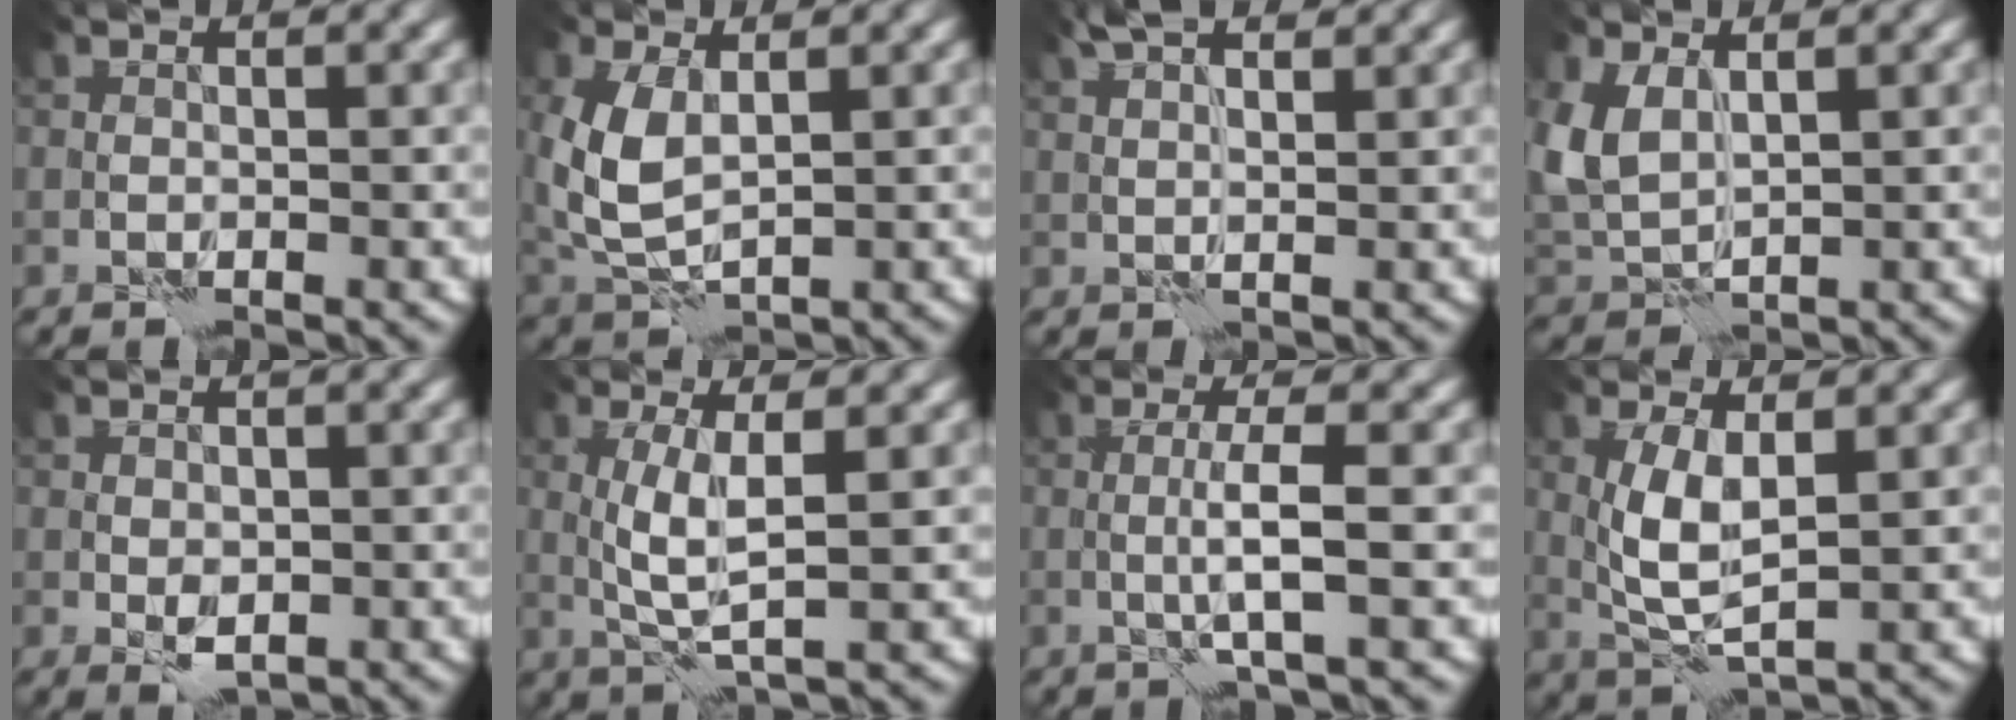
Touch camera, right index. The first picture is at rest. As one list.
[{"total": 5.5, "force": [1.3, 3.2, 4.3], "torque": [-0.113, -0.003, 0.030]}, {"total": 3.3, "force": [2.6, 0.6, 2.0], "torque": [-0.042, 0.006, 0.042]}, {"total": 3.9, "force": [1.7, 2.4, 2.6], "torque": [-0.072, -0.004, 0.037]}, {"total": 1.7, "force": [-0.1, 1.2, 1.2], "torque": [-0.016, -0.006, 0.002]}, {"total": 3.5, "force": [0.7, 0.5, 3.4], "torque": [-0.071, -0.002, 0.014]}, {"total": 3.1, "force": [0.2, 0.1, 3.1], "torque": [-0.053, -0.003, 0.002]}, {"total": 4.0, "force": [1.0, 1.3, 3.7], "torque": [-0.082, -0.003, 0.024]}]